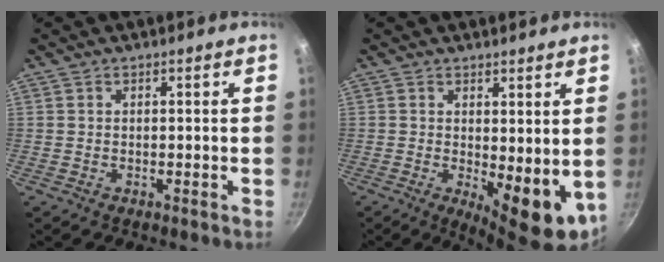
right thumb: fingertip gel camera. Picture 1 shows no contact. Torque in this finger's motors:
{"motor_torque": [-0.23, 0.81, 0.86, 0.00, 0.08]}